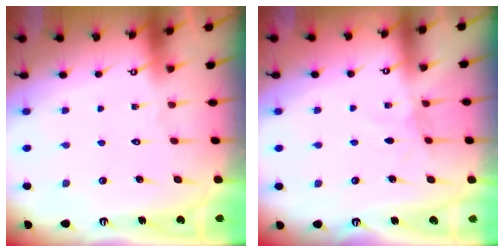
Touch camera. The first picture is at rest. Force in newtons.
{"total": 3.0, "press": 2.9, "slide": 0.4}